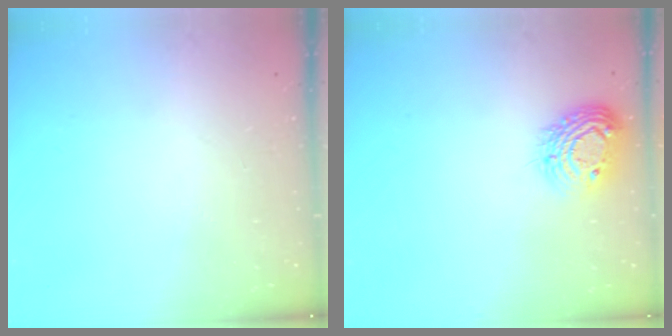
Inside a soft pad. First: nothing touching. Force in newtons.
{"total": 11.6, "press": 11.6, "slide": 0.9}